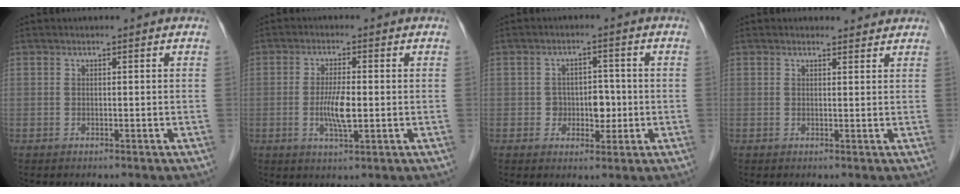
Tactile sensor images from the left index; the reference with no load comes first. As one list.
[{"total": 5.0, "force": [-0.7, 0.9, 4.8], "torque": [-0.101, -0.008, -0.012]}, {"total": 4.3, "force": [-0.6, 3.1, 2.9], "torque": [-0.037, 0.010, -0.005]}, {"total": 2.0, "force": [1.9, 0.6, -0.1], "torque": [-0.005, 0.001, 0.020]}]